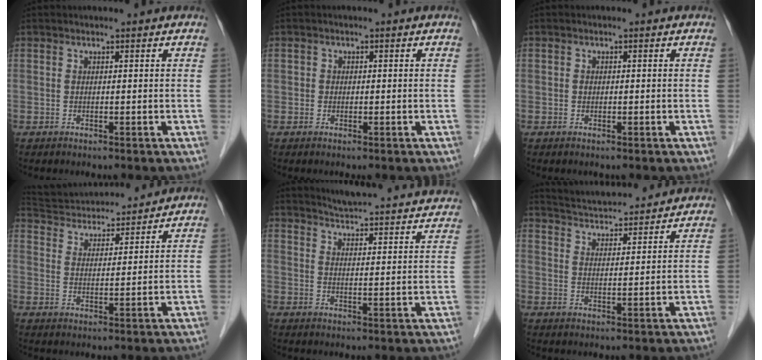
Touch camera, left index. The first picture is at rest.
{"total": 1.0, "force": [-0.3, 1.0, 0.1], "torque": [0.003, 0.001, -0.006]}
{"total": 0.7, "force": [-0.3, 0.6, 0.2], "torque": [-0.005, 0.002, -0.004]}
{"total": 14.3, "force": [13.5, 2.7, 3.9], "torque": [-0.076, 0.033, 0.221]}
{"total": 21.5, "force": [20.5, 1.9, 6.2], "torque": [-0.086, -0.036, 0.250]}
{"total": 12.4, "force": [11.8, 1.5, 3.5], "torque": [-0.065, 0.021, 0.178]}